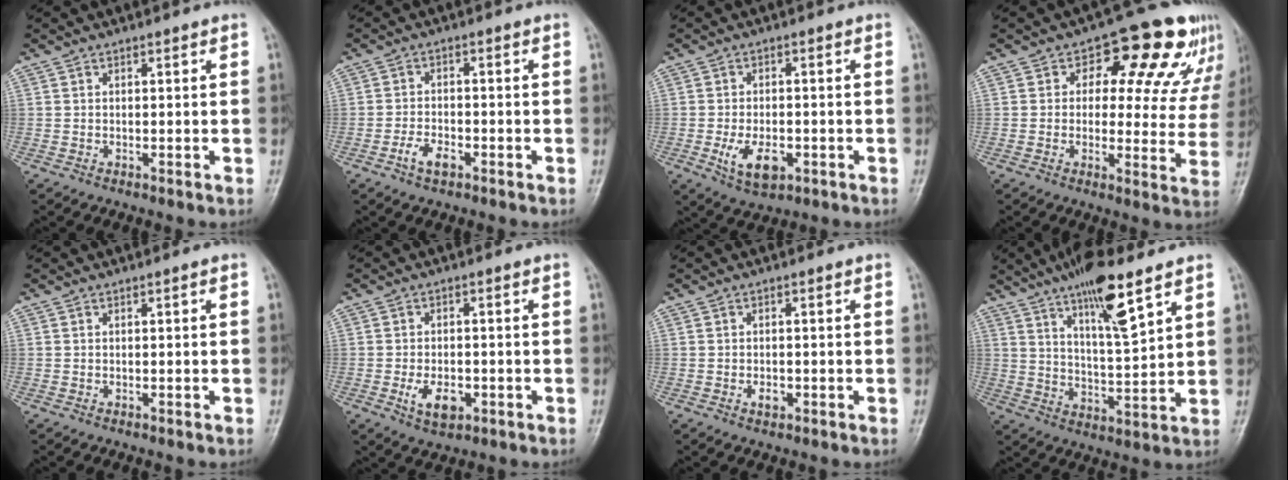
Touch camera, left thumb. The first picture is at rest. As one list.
[{"total": 3.8, "force": [-2.1, 2.0, 2.5], "torque": [-0.045, 0.015, -0.039]}, {"total": 6.9, "force": [-2.2, 4.0, 5.2], "torque": [-0.086, 0.000, -0.029]}, {"total": 15.8, "force": [8.4, 9.0, 9.9], "torque": [-0.056, -0.019, 0.092]}, {"total": 0.0}, {"total": 5.4, "force": [-1.7, 3.3, 4.0], "torque": [-0.063, 0.000, -0.024]}, {"total": 1.8, "force": [-0.6, 1.2, 1.2], "torque": [-0.011, 0.002, -0.007]}, {"total": 12.9, "force": [7.9, 2.8, 9.8], "torque": [-0.154, -0.043, 0.136]}]